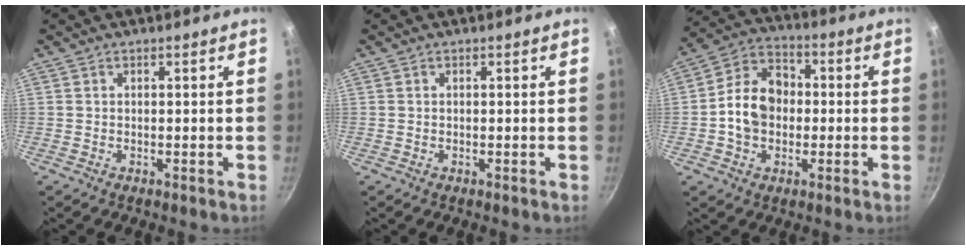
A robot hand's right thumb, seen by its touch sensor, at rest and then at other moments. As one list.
[{"total": 0.0}, {"total": 11.8, "force": [-0.7, 9.1, 7.5], "torque": [-0.098, 0.028, -0.028]}]